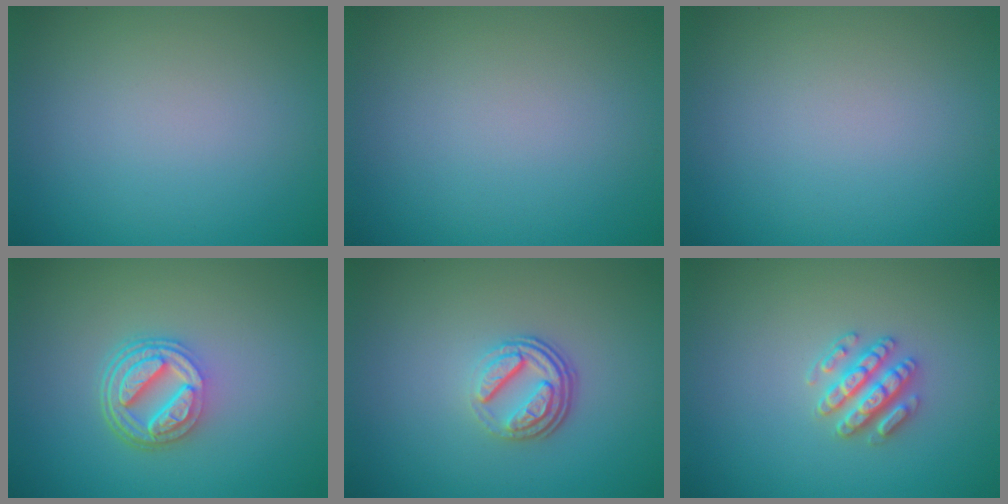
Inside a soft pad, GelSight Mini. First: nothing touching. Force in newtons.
{"total": 0.0}
{"total": 0.0}
{"total": 5.2, "press": 3.9, "slide": 3.5}
{"total": 3.7, "press": 2.6, "slide": 2.6}
{"total": 3.0, "press": 2.8, "slide": 1.1}